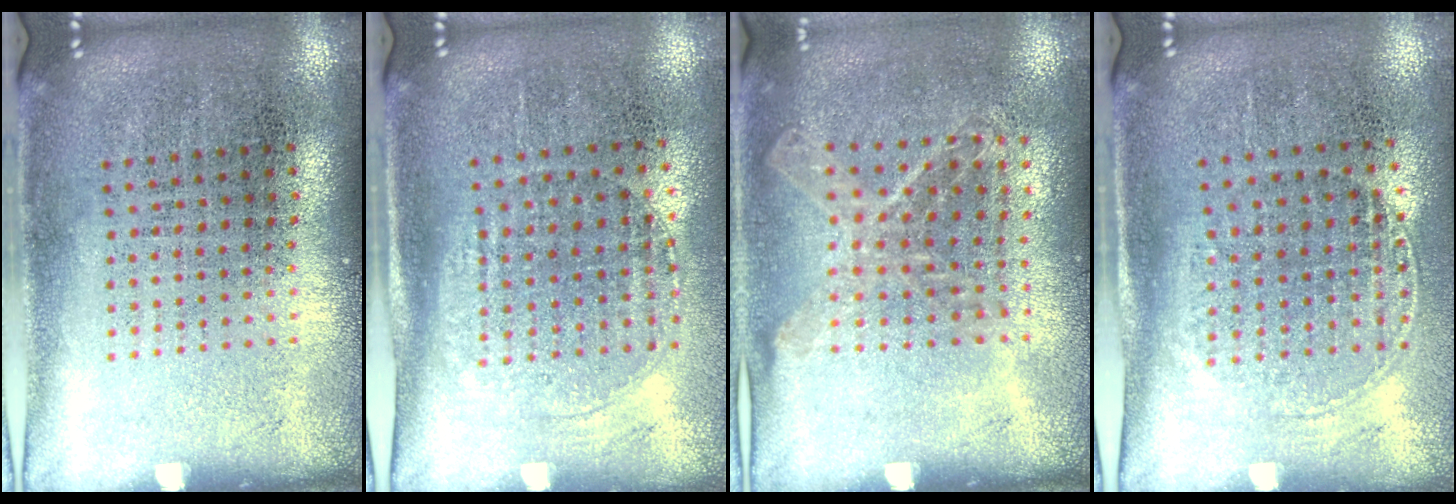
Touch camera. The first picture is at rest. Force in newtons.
{"total": 1.5, "press": 1.2, "slide": 0.8}
{"total": 1.1, "press": 1.0, "slide": 0.4}
{"total": 1.5, "press": 1.2, "slide": 0.8}